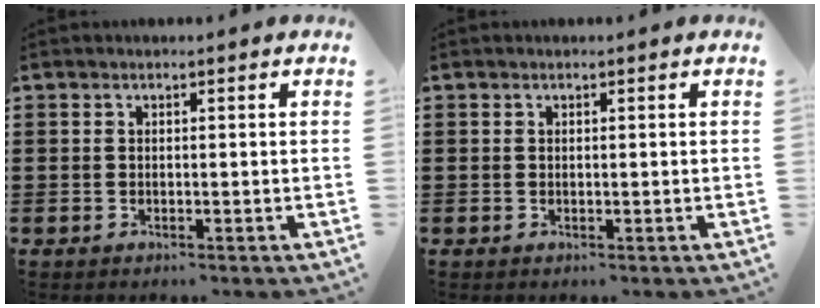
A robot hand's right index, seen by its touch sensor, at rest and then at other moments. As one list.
[{"total": 0.0}]